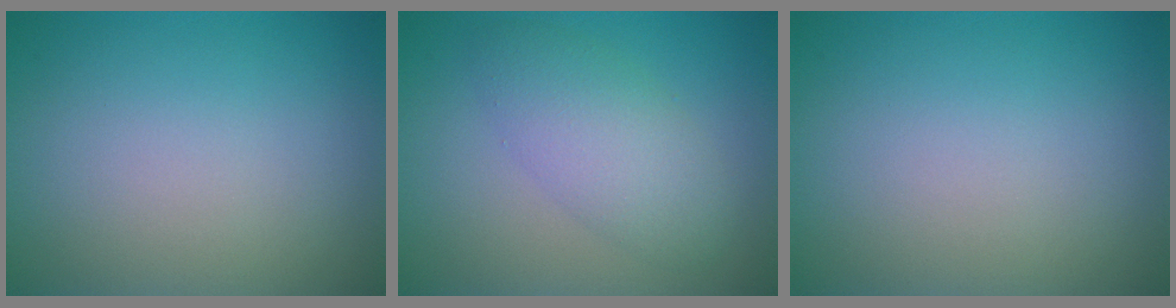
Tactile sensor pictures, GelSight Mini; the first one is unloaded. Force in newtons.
{"total": 4.1, "press": 4.1, "slide": 0.1}
{"total": 0.0}